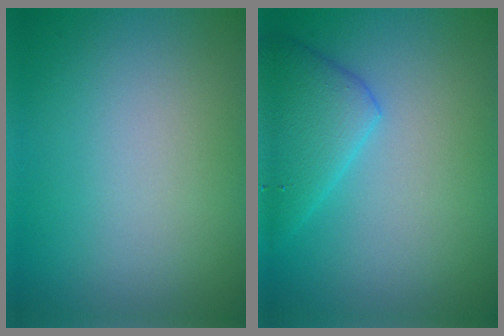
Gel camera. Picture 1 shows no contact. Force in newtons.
{"total": 4.0, "press": 4.0, "slide": 0.1}